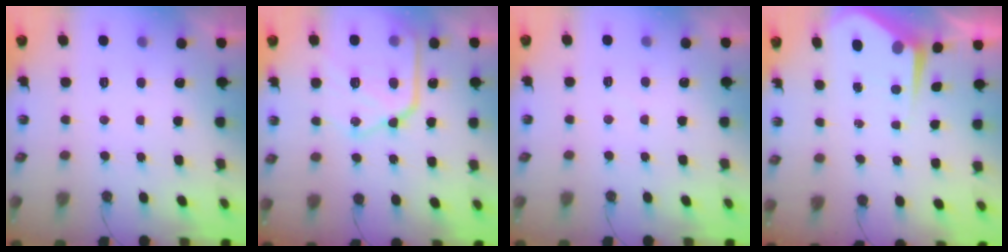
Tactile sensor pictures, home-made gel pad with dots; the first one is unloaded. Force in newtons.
{"total": 20.4, "press": 20.4, "slide": 1.7}
{"total": 2.6, "press": 2.6, "slide": 0.4}
{"total": 5.0, "press": 5.0, "slide": 0.3}